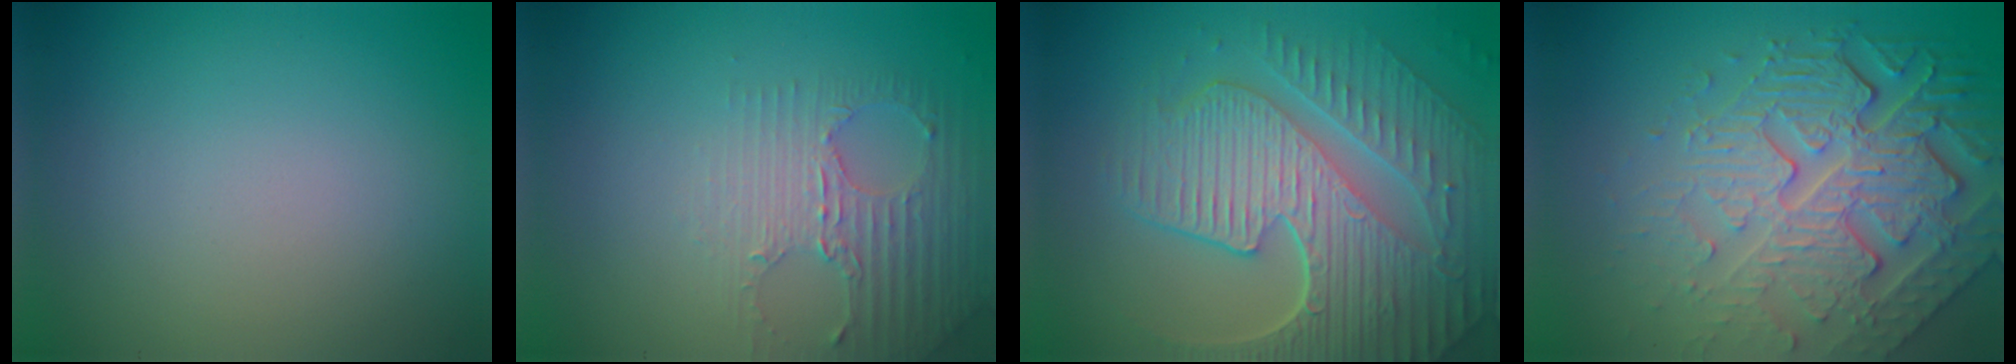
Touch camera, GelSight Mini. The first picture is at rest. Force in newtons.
{"total": 2.8, "press": 2.5, "slide": 1.3}
{"total": 9.9, "press": 6.5, "slide": 7.4}
{"total": 8.5, "press": 5.9, "slide": 6.2}